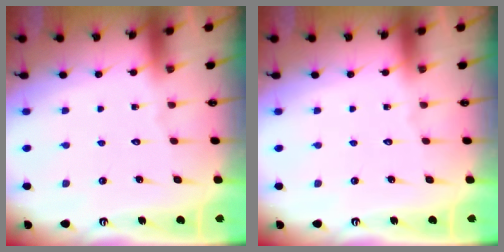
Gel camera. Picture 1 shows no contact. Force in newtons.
{"total": 0.0}